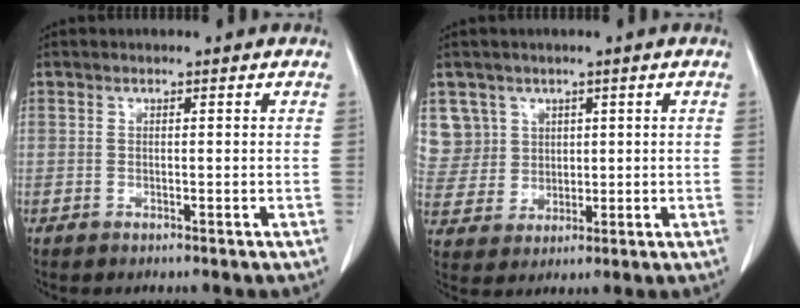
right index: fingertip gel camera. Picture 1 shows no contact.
{"total": 7.5, "force": [3.5, 6.7, -0.2], "torque": [0.004, 0.016, 0.084]}